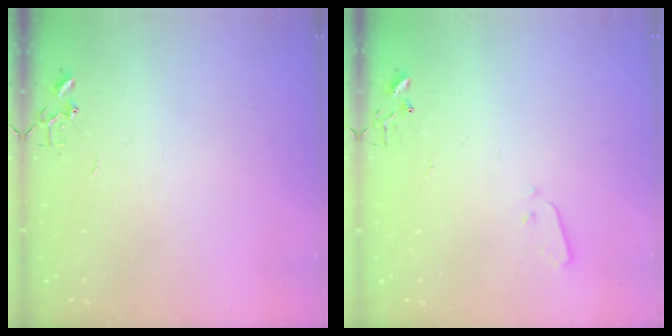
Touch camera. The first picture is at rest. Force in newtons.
{"total": 2.9, "press": 2.9, "slide": 0.4}